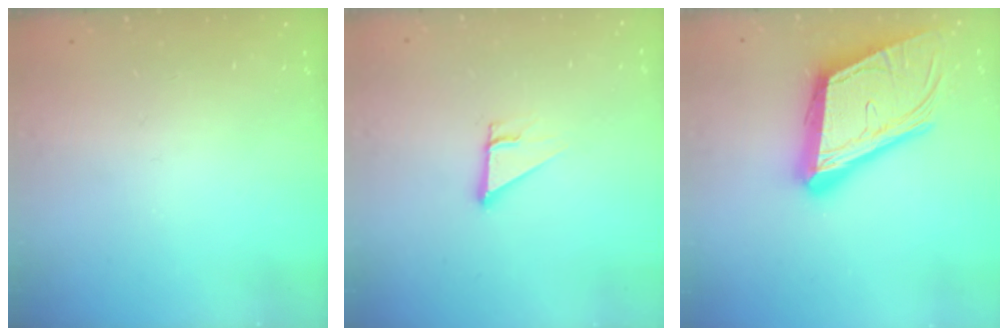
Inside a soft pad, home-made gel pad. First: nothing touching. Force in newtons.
{"total": 2.7, "press": 2.7, "slide": 0.1}
{"total": 24.2, "press": 23.8, "slide": 4.4}